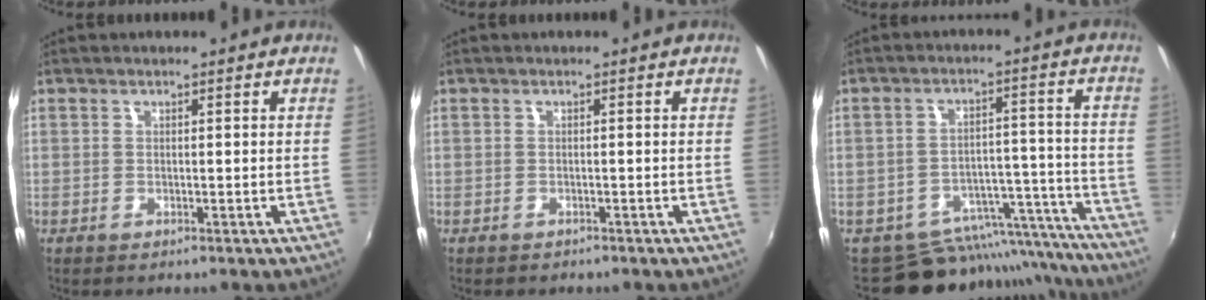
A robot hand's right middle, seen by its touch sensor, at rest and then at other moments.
{"total": 1.0, "force": [-0.9, 0.5, 0.1], "torque": [-0.008, -0.001, -0.012]}
{"total": 15.9, "force": [-14.6, 5.9, 2.2], "torque": [-0.030, 0.052, -0.187]}